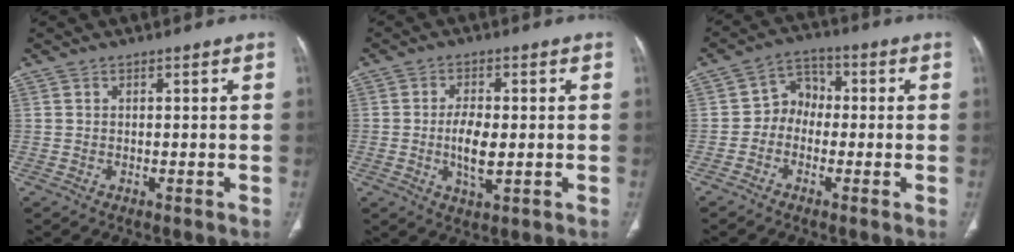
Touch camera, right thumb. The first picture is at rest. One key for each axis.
{"total": 6.2, "fx": -0.6, "fy": 2.7, "fz": 5.6, "tx": -0.104, "ty": -0.006, "tz": -0.010}
{"total": 5.7, "fx": -1.1, "fy": 4.7, "fz": 3.0, "tx": -0.022, "ty": 0.026, "tz": -0.037}